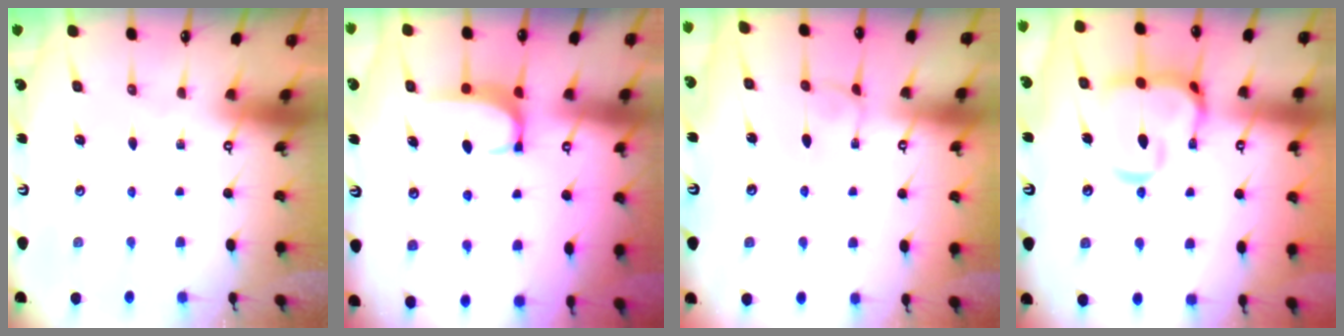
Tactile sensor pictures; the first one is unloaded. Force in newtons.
{"total": 1.6, "press": 1.6, "slide": 0.5}
{"total": 0.7, "press": 0.6, "slide": 0.4}
{"total": 6.9, "press": 6.8, "slide": 1.5}